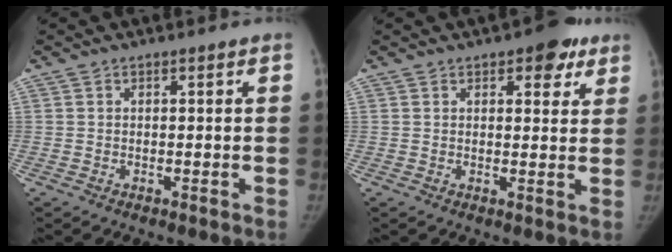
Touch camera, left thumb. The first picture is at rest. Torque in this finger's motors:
{"motor_torque": [0.22, -0.33, 0.62, -0.43, 0.03]}